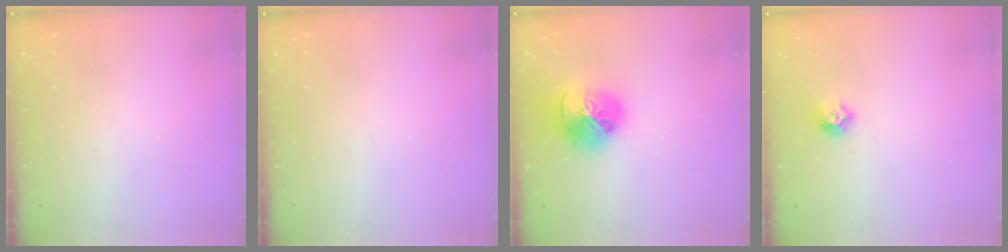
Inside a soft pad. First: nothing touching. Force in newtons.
{"total": 0.0}
{"total": 17.1, "press": 17.0, "slide": 1.9}
{"total": 7.5, "press": 7.5, "slide": 0.1}